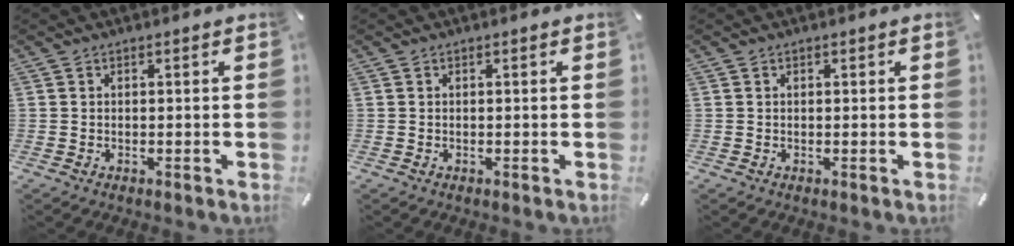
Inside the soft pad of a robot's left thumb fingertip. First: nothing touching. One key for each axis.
{"total": 0.0}
{"total": 0.0}